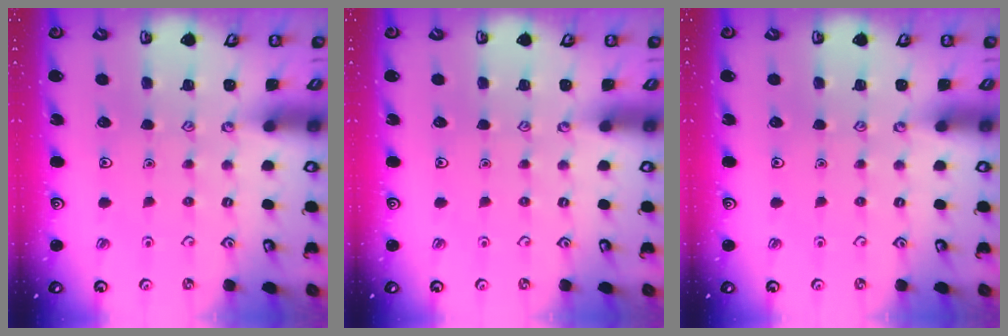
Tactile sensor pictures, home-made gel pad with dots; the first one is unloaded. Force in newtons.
{"total": 0.0}
{"total": 0.0}